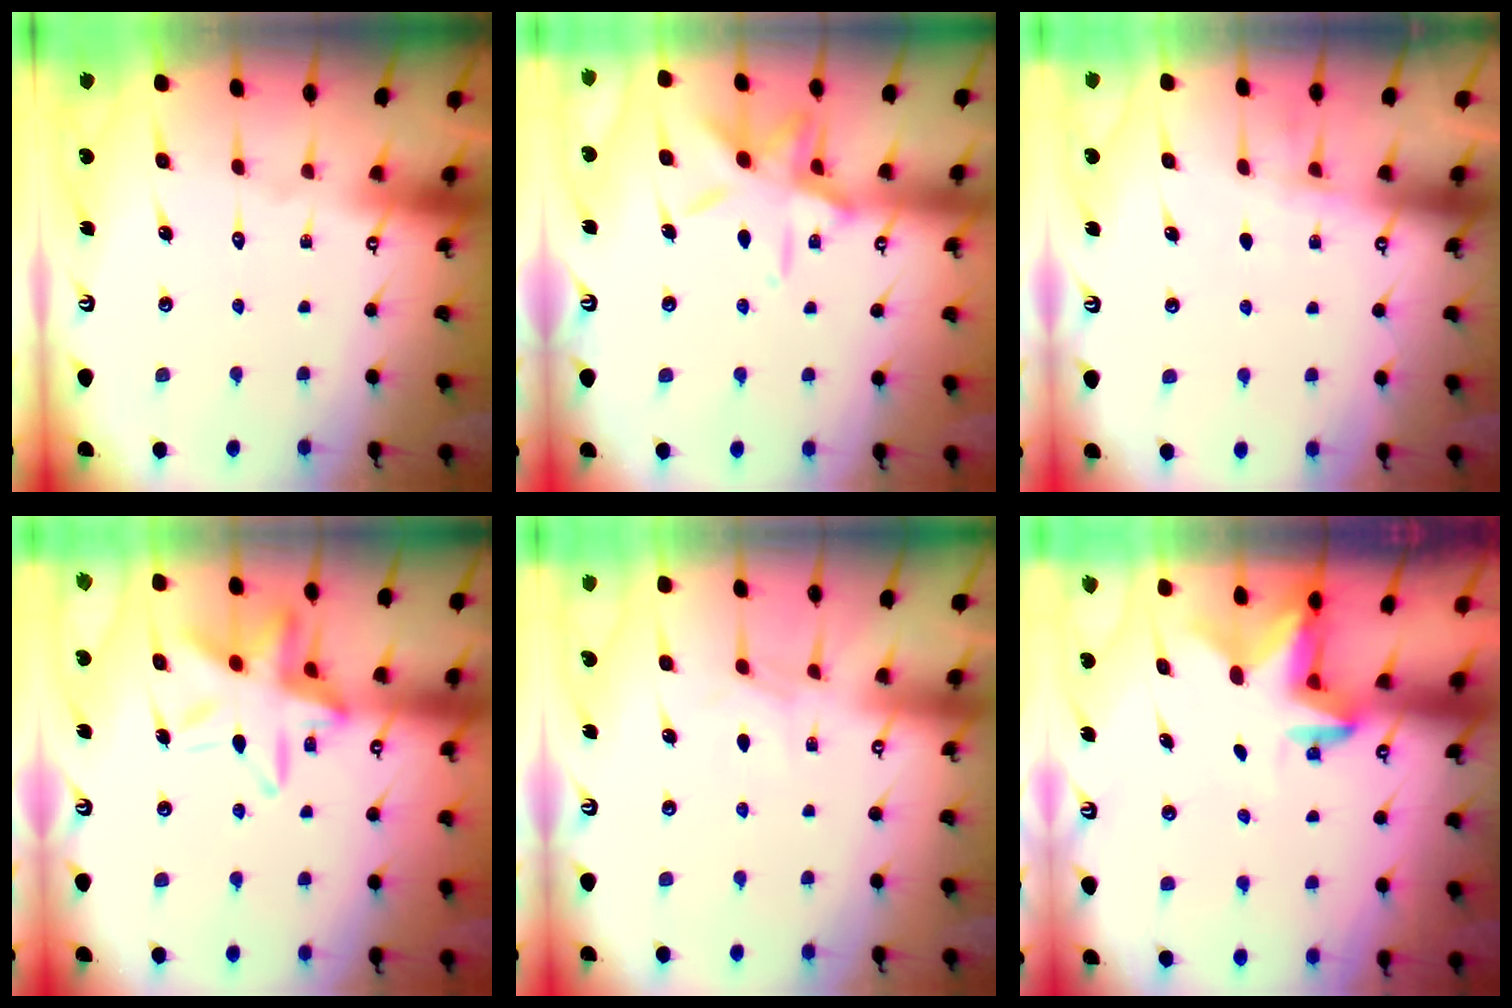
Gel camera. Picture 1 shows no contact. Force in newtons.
{"total": 12.2, "press": 12.2, "slide": 0.9}
{"total": 3.7, "press": 3.4, "slide": 1.3}
{"total": 15.9, "press": 15.9, "slide": 1.3}
{"total": 3.7, "press": 3.6, "slide": 0.5}
{"total": 2.6, "press": 2.6, "slide": 0.6}